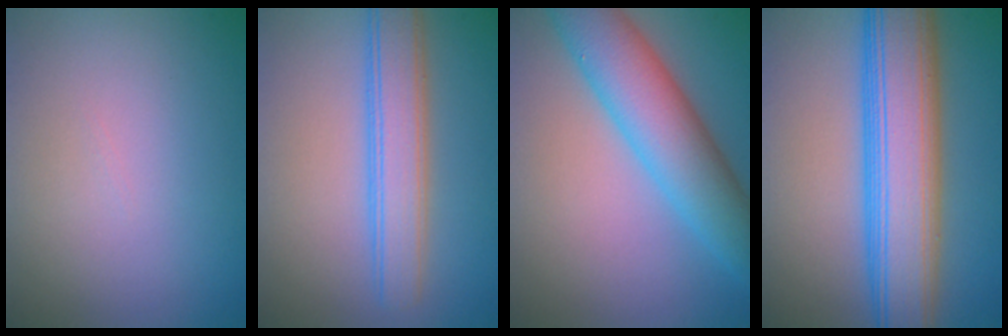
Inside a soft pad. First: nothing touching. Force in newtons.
{"total": 4.6, "press": 4.6, "slide": 0.1}
{"total": 7.4, "press": 7.4, "slide": 0.2}
{"total": 10.1, "press": 10.1, "slide": 0.1}